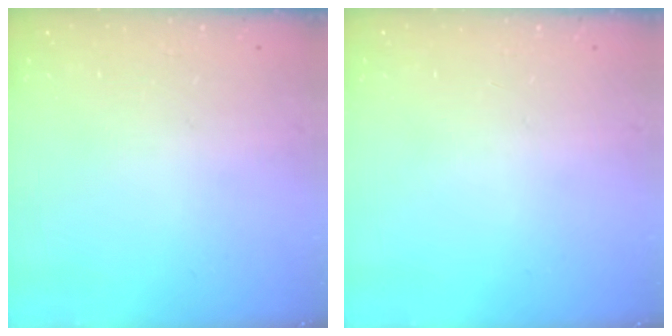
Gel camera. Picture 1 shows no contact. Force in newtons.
{"total": 0.0}